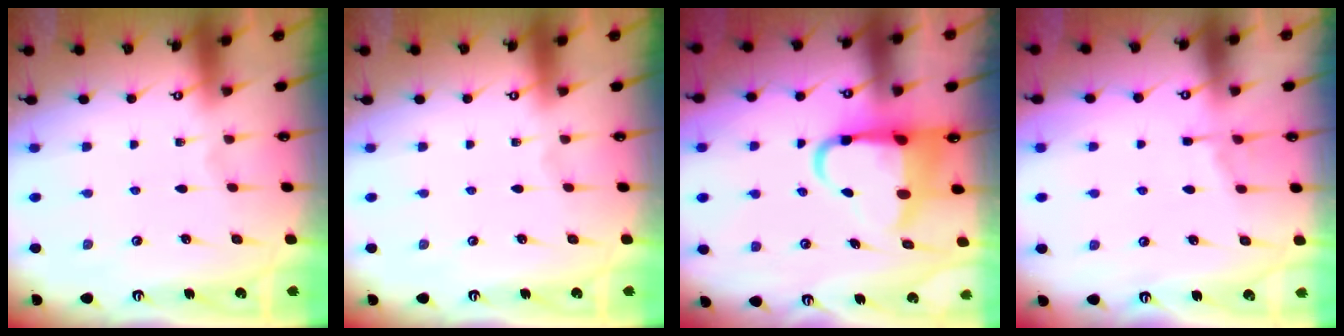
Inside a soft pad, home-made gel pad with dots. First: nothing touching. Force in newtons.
{"total": 0.0}
{"total": 9.3, "press": 9.2, "slide": 1.5}
{"total": 3.3, "press": 3.3, "slide": 0.3}